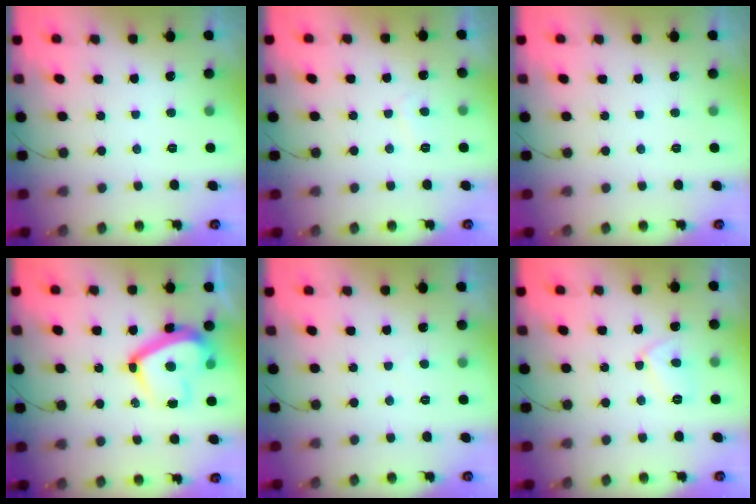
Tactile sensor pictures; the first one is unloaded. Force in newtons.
{"total": 1.1, "press": 1.0, "slide": 0.4}
{"total": 0.0}
{"total": 15.3, "press": 15.2, "slide": 1.7}
{"total": 2.6, "press": 2.6, "slide": 0.3}
{"total": 6.5, "press": 6.4, "slide": 0.6}